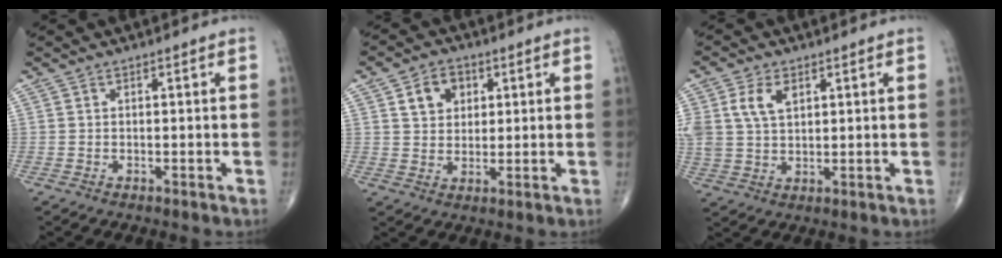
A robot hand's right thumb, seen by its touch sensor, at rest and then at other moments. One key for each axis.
{"total": 6.4, "fx": 2.5, "fy": 5.0, "fz": 3.3, "tx": -0.026, "ty": -0.007, "tz": 0.040}
{"total": 7.5, "fx": 2.7, "fy": 4.7, "fz": 5.2, "tx": -0.106, "ty": -0.002, "tz": 0.057}